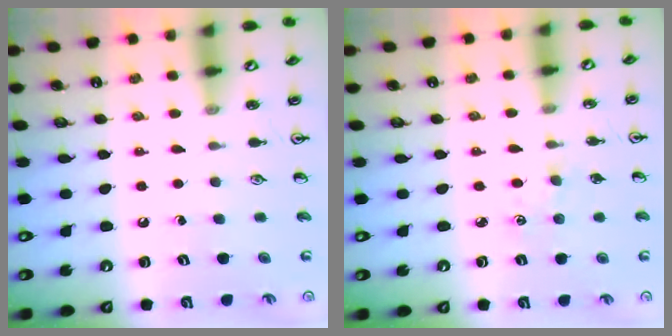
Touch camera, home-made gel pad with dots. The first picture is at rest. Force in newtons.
{"total": 1.9, "press": 1.9, "slide": 0.3}